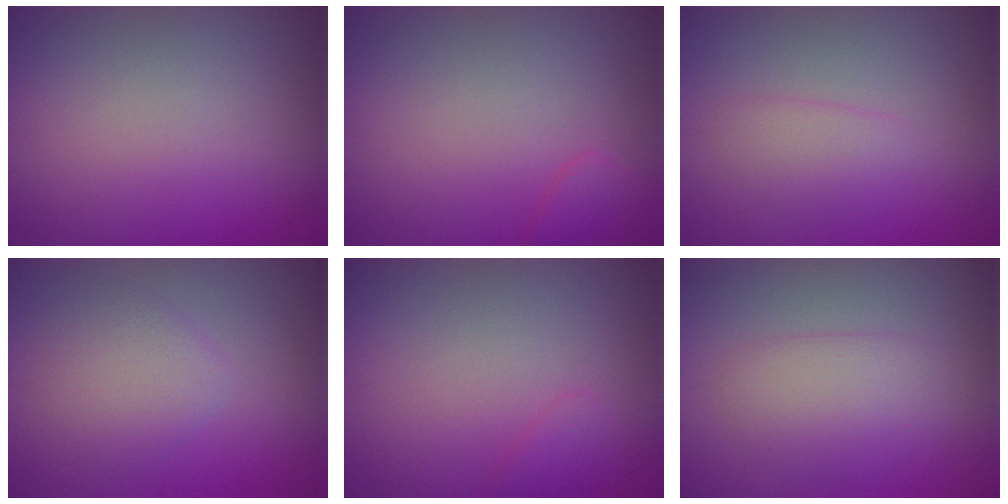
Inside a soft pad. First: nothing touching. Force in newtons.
{"total": 1.9, "press": 1.9, "slide": 0.1}
{"total": 1.8, "press": 1.8, "slide": 0.2}
{"total": 2.9, "press": 2.9, "slide": 0.2}
{"total": 1.2, "press": 1.2, "slide": 0.1}
{"total": 3.1, "press": 3.1, "slide": 0.0}